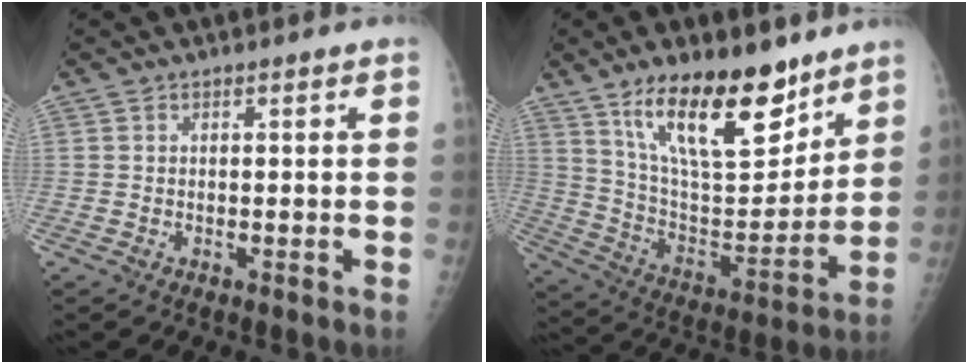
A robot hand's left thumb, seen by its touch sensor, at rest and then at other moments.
{"total": 20.8, "force": [13.6, 8.1, 13.5], "torque": [-0.178, -0.079, 0.243]}